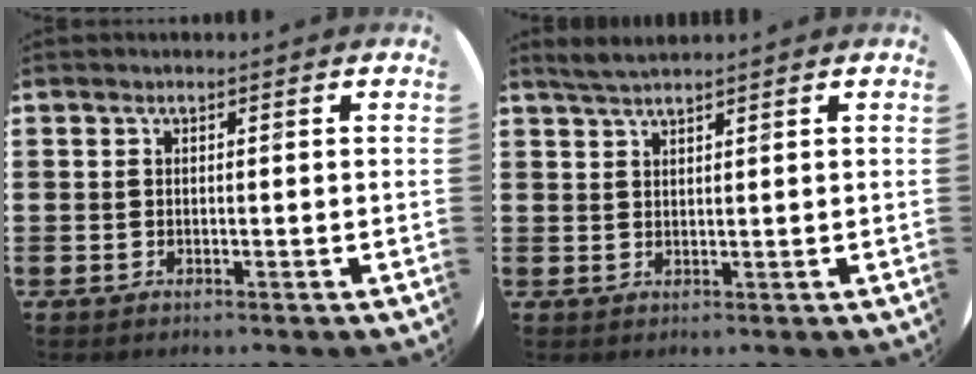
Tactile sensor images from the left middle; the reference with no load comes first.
{"total": 2.1, "force": [2.0, 0.0, 0.8], "torque": [-0.018, 0.001, 0.038]}